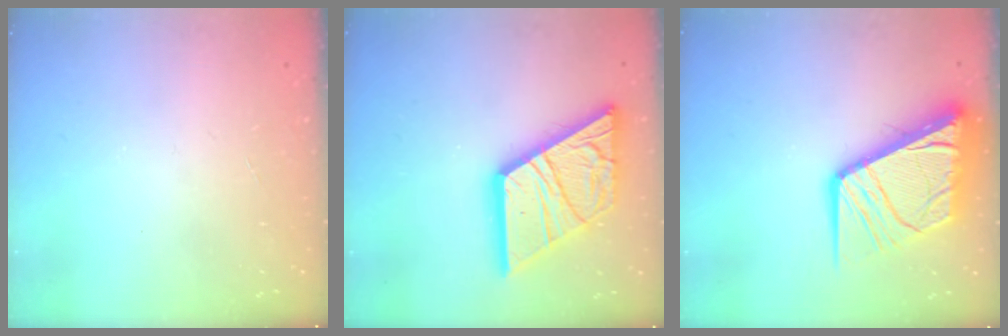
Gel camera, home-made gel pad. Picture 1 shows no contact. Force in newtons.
{"total": 25.6, "press": 25.4, "slide": 2.9}
{"total": 19.0, "press": 18.9, "slide": 2.1}